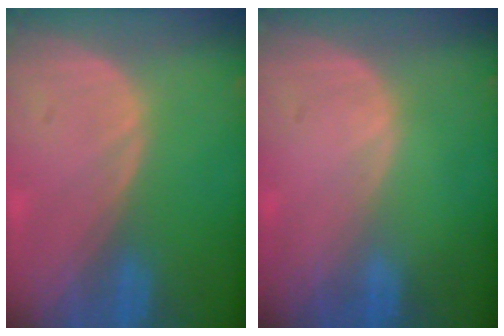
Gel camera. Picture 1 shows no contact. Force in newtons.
{"total": 0.0}